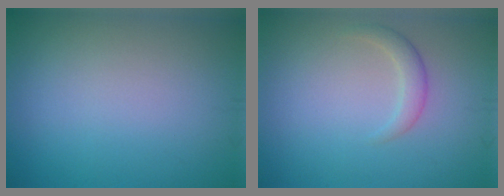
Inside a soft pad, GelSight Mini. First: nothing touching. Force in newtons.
{"total": 1.6, "press": 1.6, "slide": 0.1}